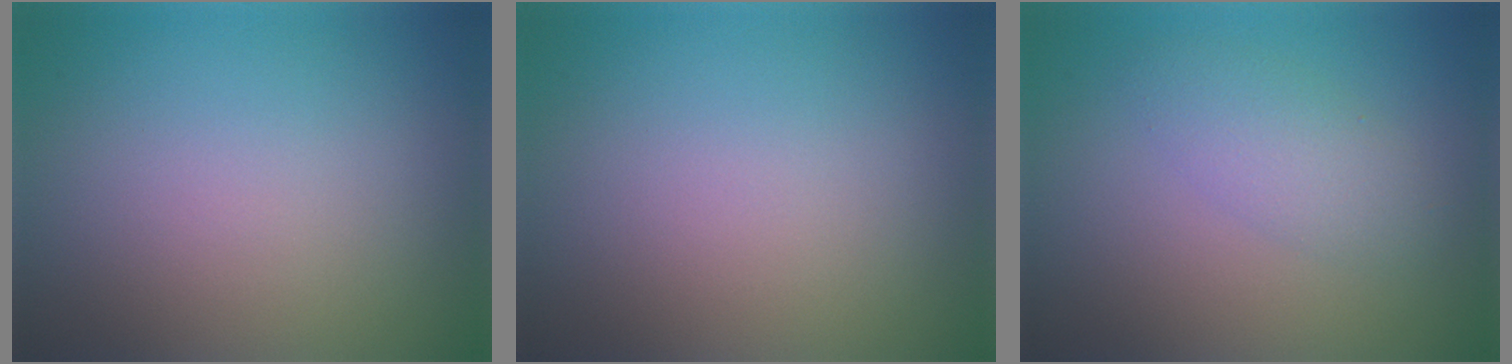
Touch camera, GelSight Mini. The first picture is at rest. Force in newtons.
{"total": 0.0}
{"total": 2.7, "press": 2.7, "slide": 0.0}